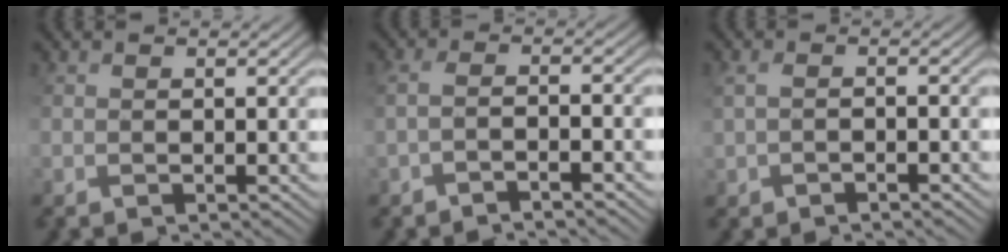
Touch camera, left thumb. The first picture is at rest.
{"total": 3.1, "force": [-2.4, -0.1, 1.9], "torque": [-0.032, 0.022, -0.045]}
{"total": 0.7, "force": [-0.6, -0.3, -0.2], "torque": [0.001, 0.010, -0.013]}